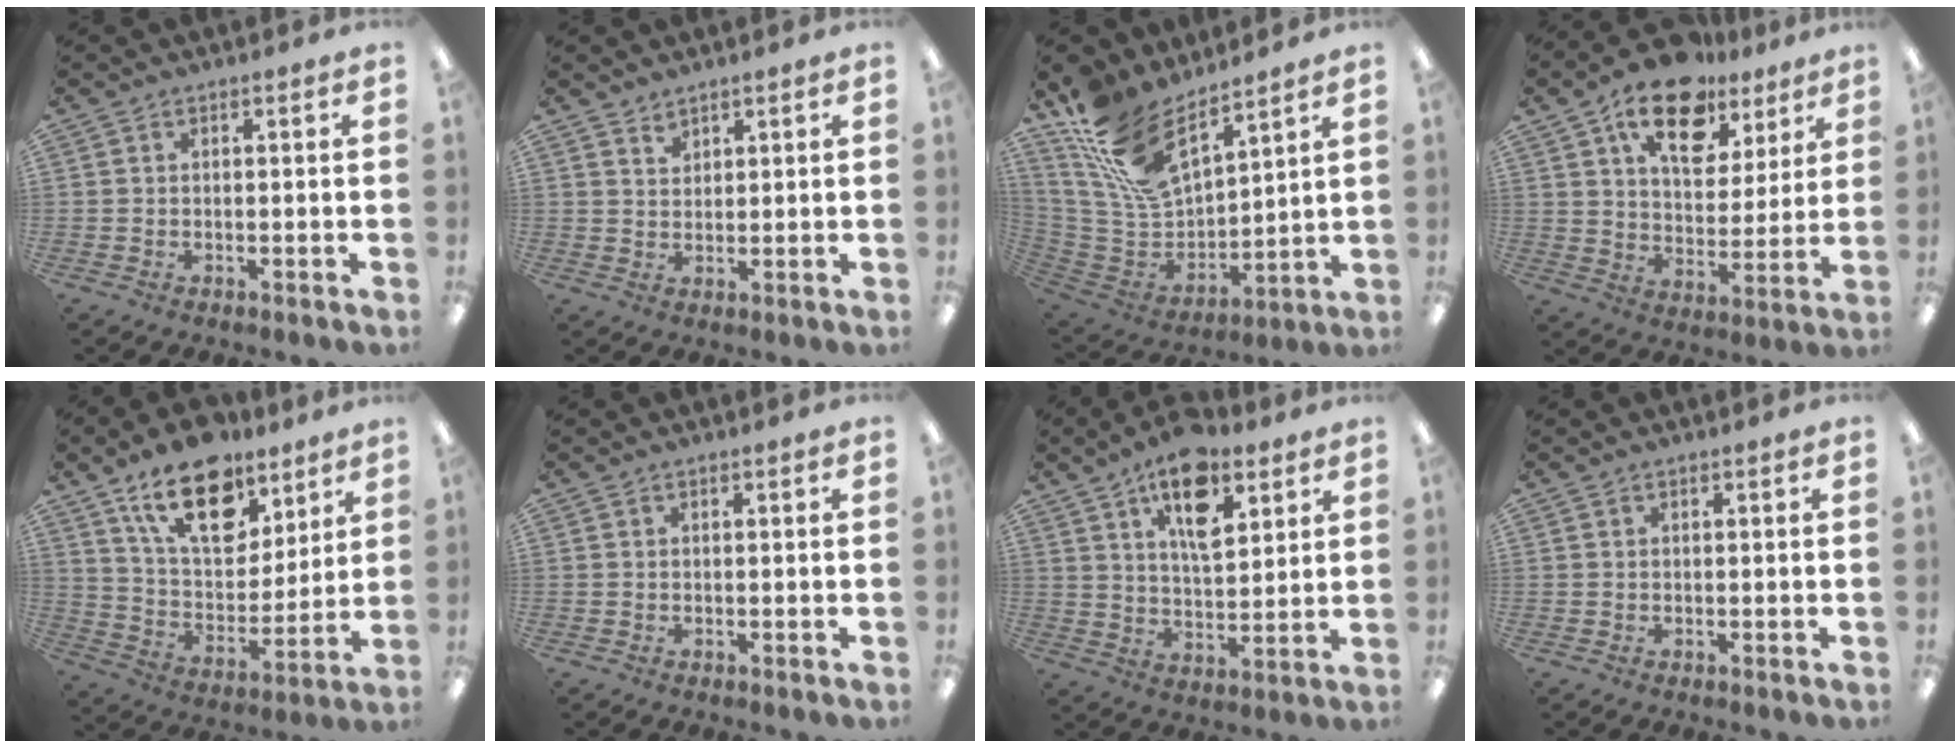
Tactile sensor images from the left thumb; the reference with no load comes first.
{"total": 2.3, "force": [2.0, 1.0, 0.1], "torque": [0.003, -0.010, 0.039]}
{"total": 17.3, "force": [12.4, 7.4, 9.5], "torque": [-0.224, -0.074, 0.230]}
{"total": 17.0, "force": [10.8, 9.3, 9.3], "torque": [-0.140, -0.050, 0.189]}
{"total": 19.5, "force": [12.5, 10.2, 10.9], "torque": [-0.180, -0.060, 0.221]}
{"total": 0.0}
{"total": 14.0, "force": [8.3, 6.7, 9.1], "torque": [-0.135, -0.030, 0.143]}
{"total": 0.0}